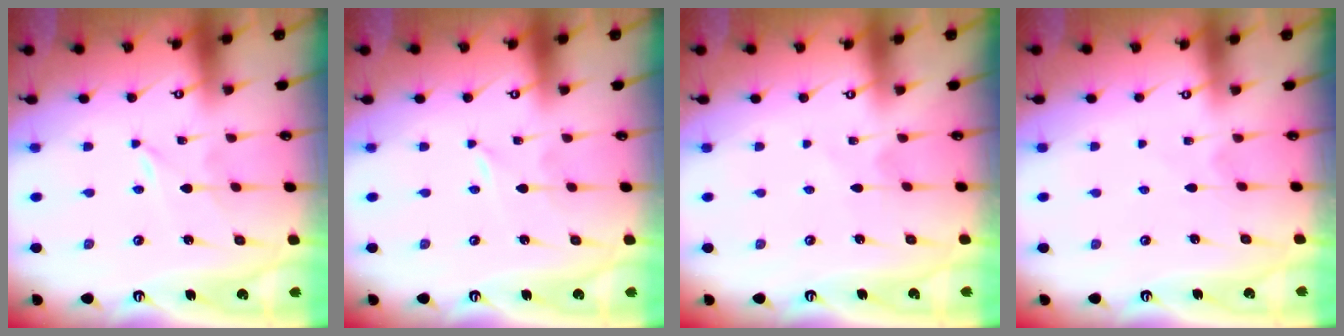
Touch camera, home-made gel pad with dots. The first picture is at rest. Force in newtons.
{"total": 0.0}
{"total": 2.8, "press": 2.8, "slide": 0.3}
{"total": 3.5, "press": 3.5, "slide": 0.4}